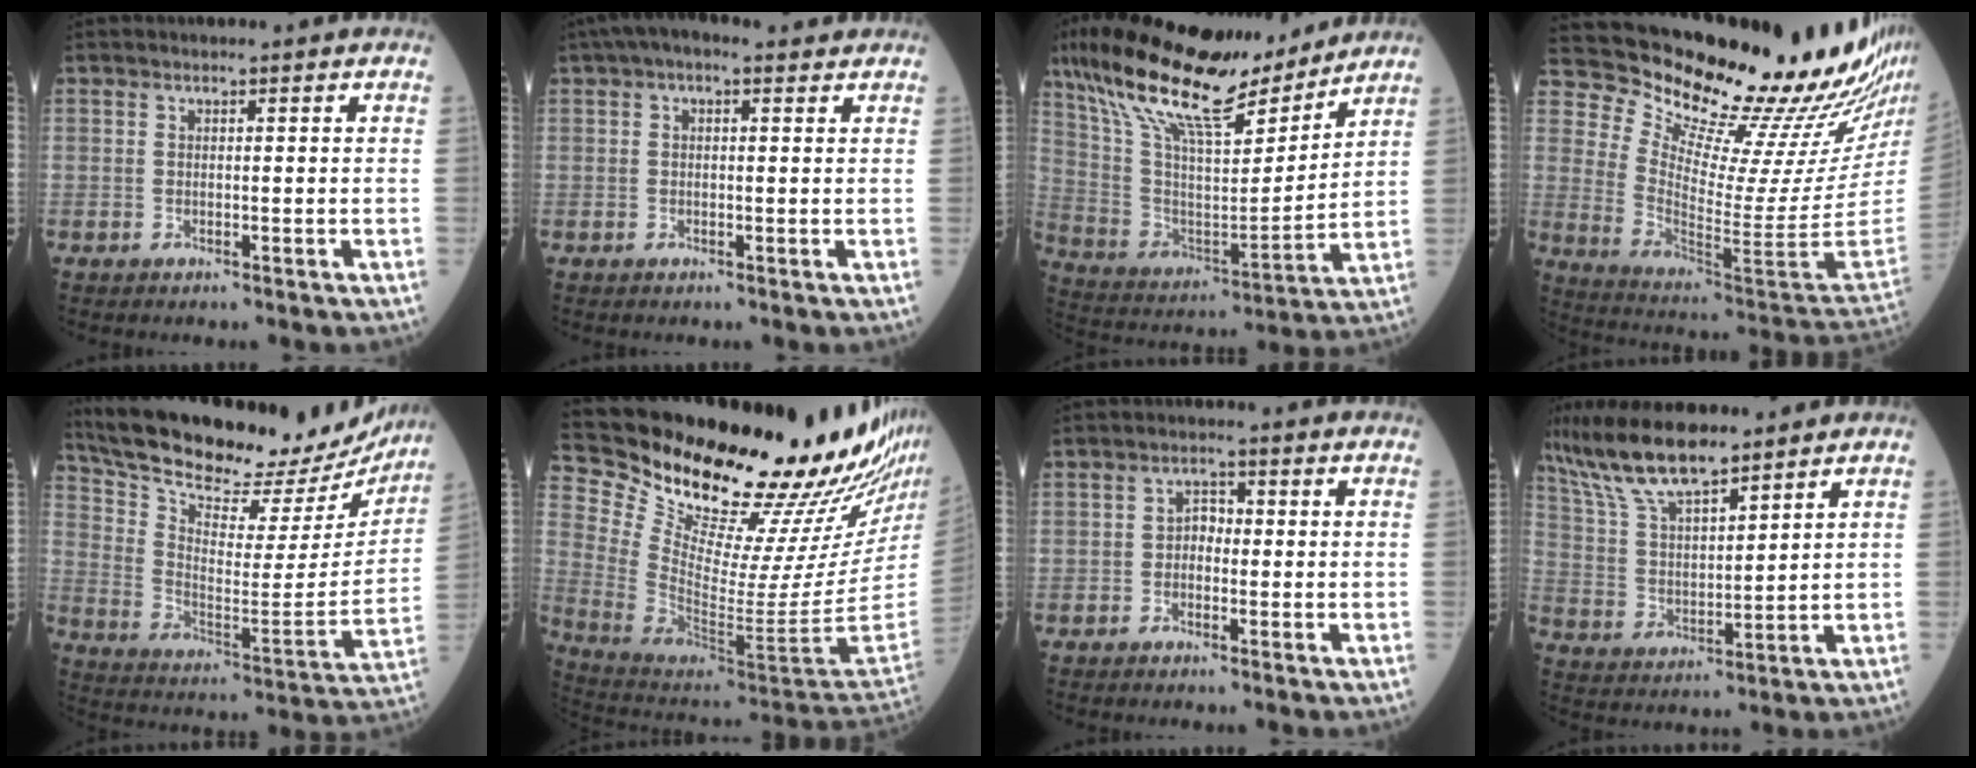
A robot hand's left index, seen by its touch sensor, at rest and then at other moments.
{"total": 4.7, "force": [2.6, 2.1, 3.3], "torque": [-0.058, 0.041, 0.034]}
{"total": 21.3, "force": [16.4, 4.9, 12.7], "torque": [-0.234, 0.019, 0.292]}
{"total": 27.4, "force": [24.0, 1.4, 13.2], "torque": [-0.211, -0.129, 0.323]}
{"total": 27.6, "force": [24.7, 7.3, 9.9], "torque": [-0.175, -0.047, 0.335]}
{"total": 30.4, "force": [25.9, 1.3, 15.7], "torque": [-0.255, -0.123, 0.374]}
{"total": 2.3, "force": [-1.0, 1.5, 1.4], "torque": [-0.013, 0.006, -0.026]}
{"total": 11.9, "force": [9.6, 2.5, 6.6], "torque": [-0.138, 0.011, 0.183]}